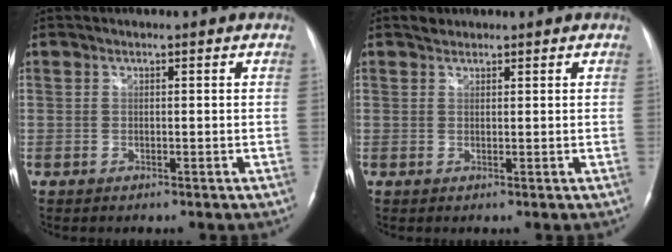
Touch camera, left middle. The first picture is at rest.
{"total": 1.1, "force": [1.0, 0.5, 0.0], "torque": [-0.002, 0.002, 0.017]}